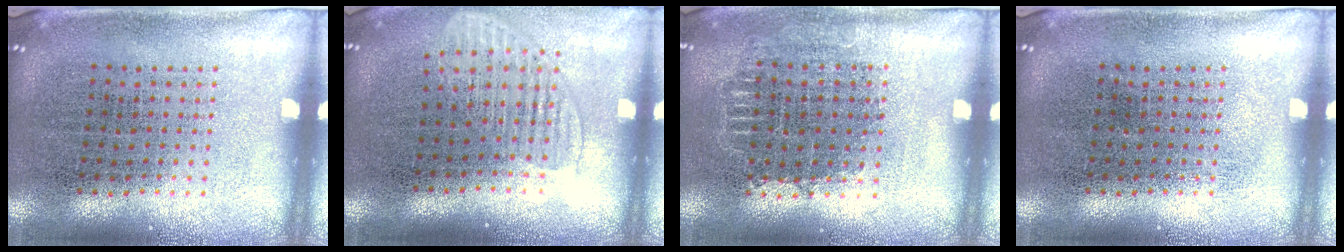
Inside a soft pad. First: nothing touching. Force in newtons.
{"total": 1.6, "press": 1.4, "slide": 0.8}
{"total": 0.7, "press": 0.7, "slide": 0.3}
{"total": 0.0}